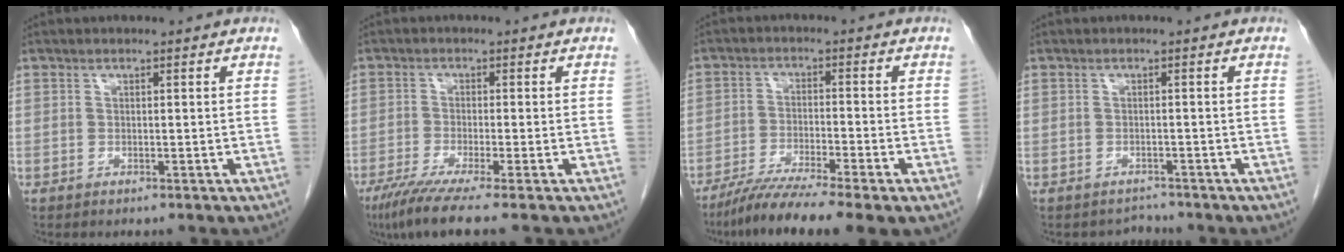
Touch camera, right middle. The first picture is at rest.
{"total": 6.9, "force": [-5.1, -0.6, 4.7], "torque": [-0.076, -0.022, -0.089]}
{"total": 9.7, "force": [-7.2, -0.2, 6.5], "torque": [-0.107, -0.024, -0.121]}
{"total": 1.3, "force": [-1.0, 0.3, -0.7], "torque": [0.007, -0.006, -0.015]}